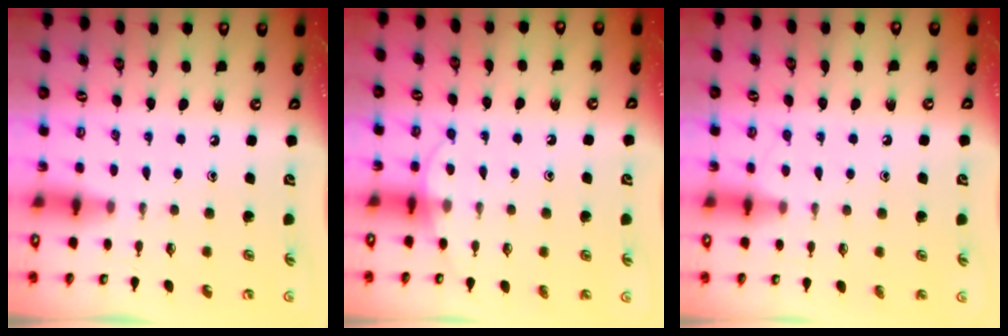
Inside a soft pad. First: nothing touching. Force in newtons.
{"total": 5.4, "press": 5.4, "slide": 0.5}
{"total": 5.9, "press": 5.9, "slide": 0.6}